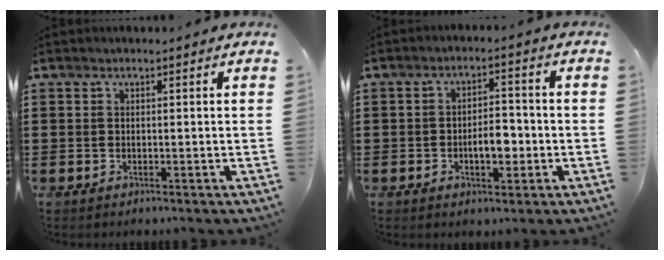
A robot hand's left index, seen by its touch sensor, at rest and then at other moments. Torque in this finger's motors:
{"motor_torque": [0.56, 0.44, 0.11, 0.09]}